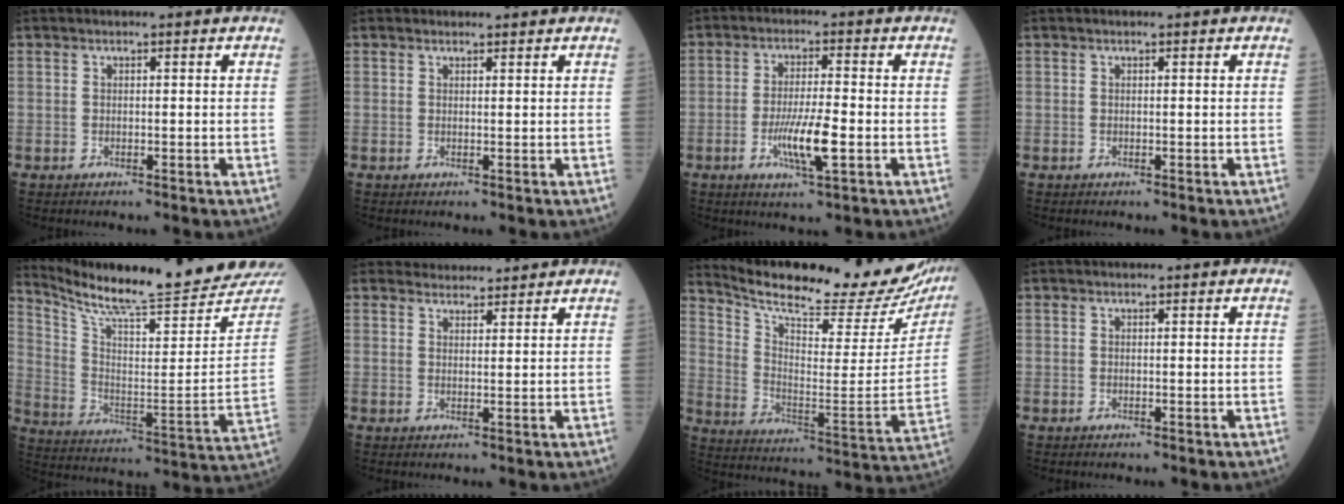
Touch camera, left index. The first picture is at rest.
{"total": 1.1, "force": [1.1, 0.3, -0.1], "torque": [-0.002, 0.003, 0.015]}
{"total": 6.7, "force": [-2.1, 0.5, 6.3], "torque": [-0.119, -0.013, -0.038]}
{"total": 0.0}
{"total": 24.5, "force": [22.9, -0.5, 8.6], "torque": [-0.153, -0.116, 0.321]}
{"total": 5.1, "force": [4.9, 1.2, 0.2], "torque": [0.005, 0.020, 0.068]}
{"total": 26.3, "force": [23.3, 3.4, 11.9], "torque": [-0.194, -0.076, 0.318]}
{"total": 0.0}